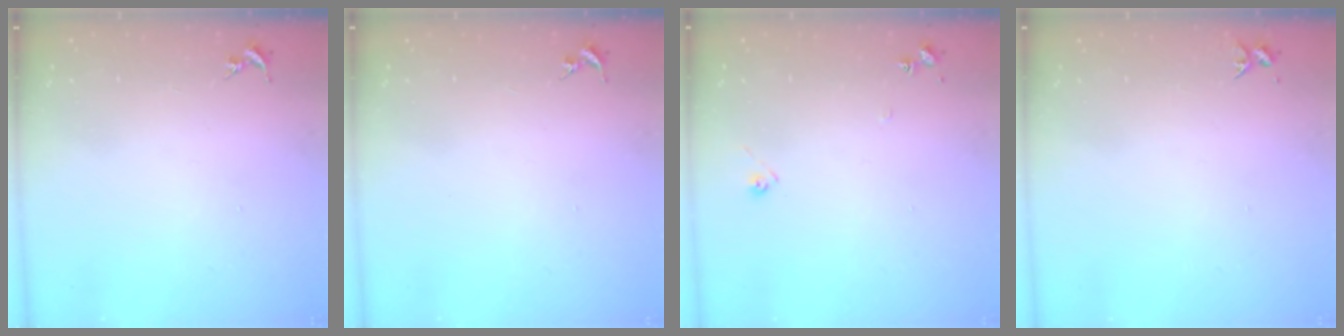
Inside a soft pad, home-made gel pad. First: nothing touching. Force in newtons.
{"total": 0.0}
{"total": 6.2, "press": 6.2, "slide": 0.6}
{"total": 3.3, "press": 3.3, "slide": 0.4}